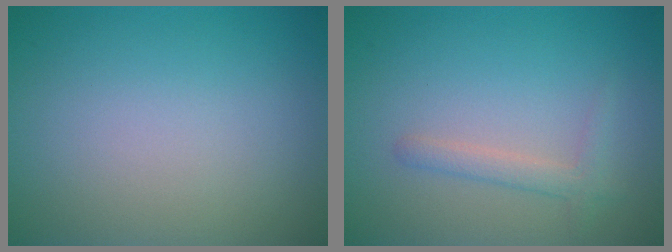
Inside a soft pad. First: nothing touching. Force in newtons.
{"total": 1.7, "press": 1.7, "slide": 0.1}